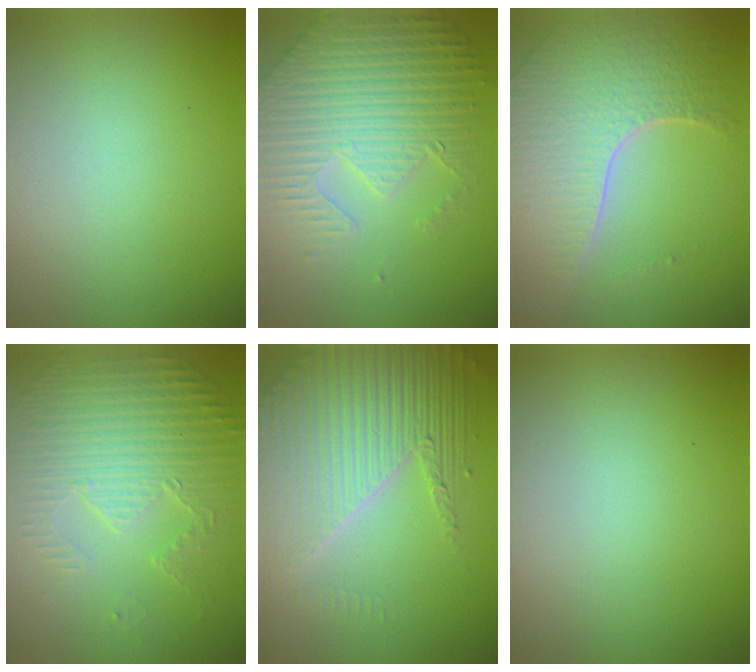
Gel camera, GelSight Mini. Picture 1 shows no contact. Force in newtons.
{"total": 7.8, "press": 5.8, "slide": 5.2}
{"total": 7.0, "press": 5.0, "slide": 4.9}
{"total": 5.4, "press": 3.6, "slide": 4.0}
{"total": 6.2, "press": 5.1, "slide": 3.5}
{"total": 0.0}